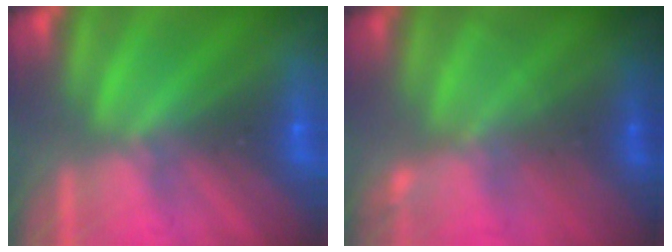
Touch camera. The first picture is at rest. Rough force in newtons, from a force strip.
{"total": 2.2}